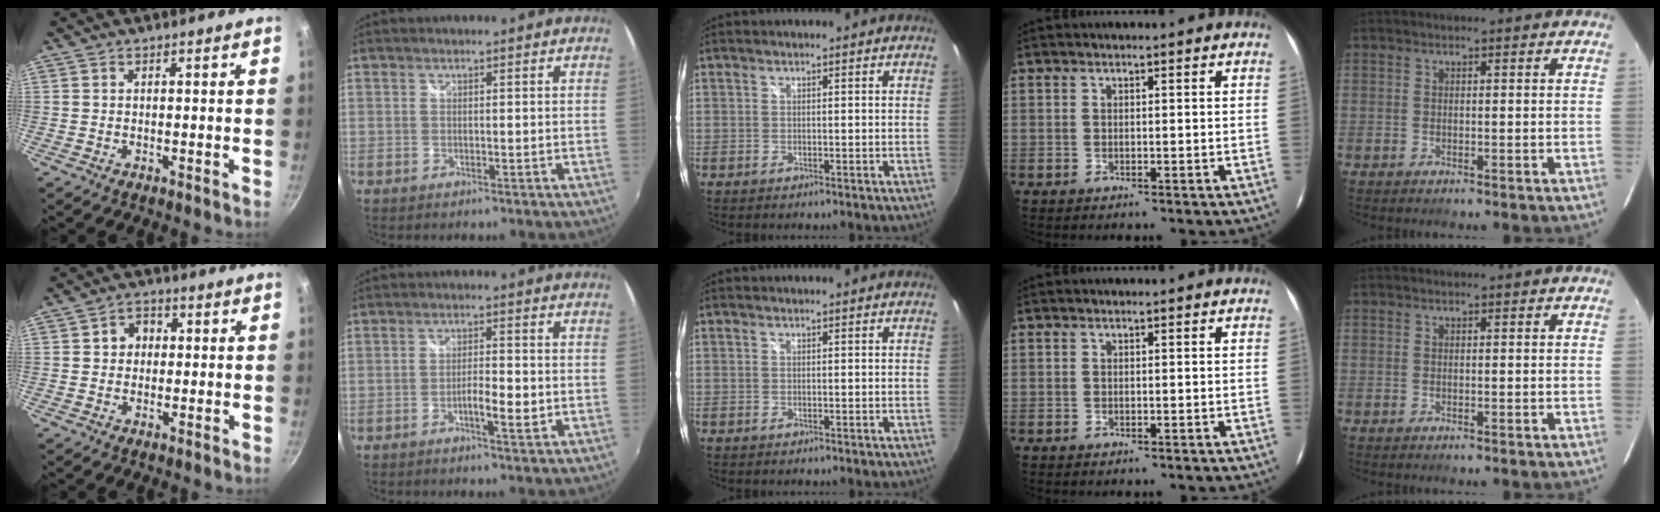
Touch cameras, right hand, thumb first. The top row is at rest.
{"thumb": {"total": 4.2, "force": [0.6, 3.7, 1.9], "torque": [-0.001, 0.005, 0.005]}, "index": {"total": 3.9, "force": [-1.3, 0.7, 3.6], "torque": [-0.068, 0.000, -0.024]}}